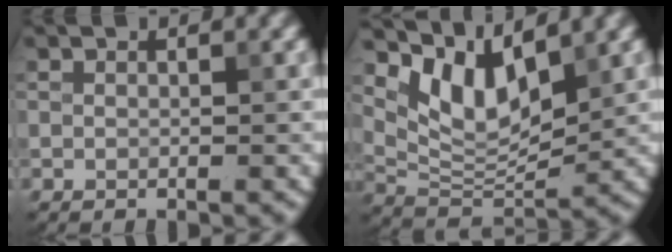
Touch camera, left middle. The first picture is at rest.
{"total": 6.5, "force": [3.9, 2.7, 4.5], "torque": [-0.090, -0.012, 0.072]}